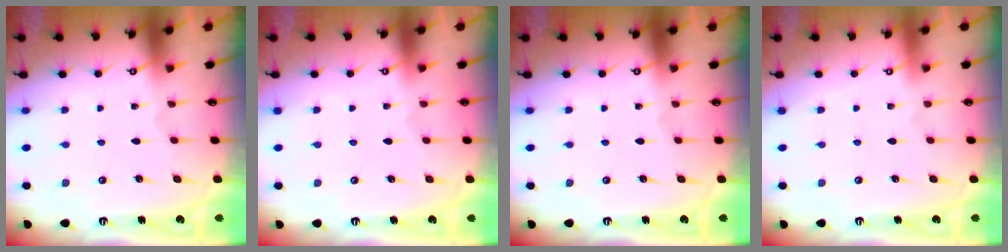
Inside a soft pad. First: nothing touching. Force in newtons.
{"total": 3.8, "press": 3.8, "slide": 0.1}
{"total": 0.0}
{"total": 4.0, "press": 4.0, "slide": 0.2}